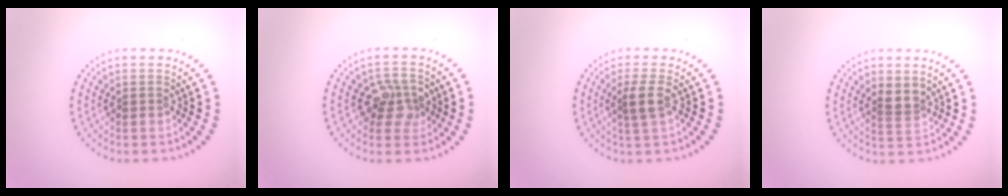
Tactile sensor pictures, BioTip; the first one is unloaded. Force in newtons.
{"total": 2.8, "press": 2.8, "slide": 0.7}
{"total": 2.1, "press": 1.8, "slide": 1.1}
{"total": 1.8, "press": 1.2, "slide": 1.3}